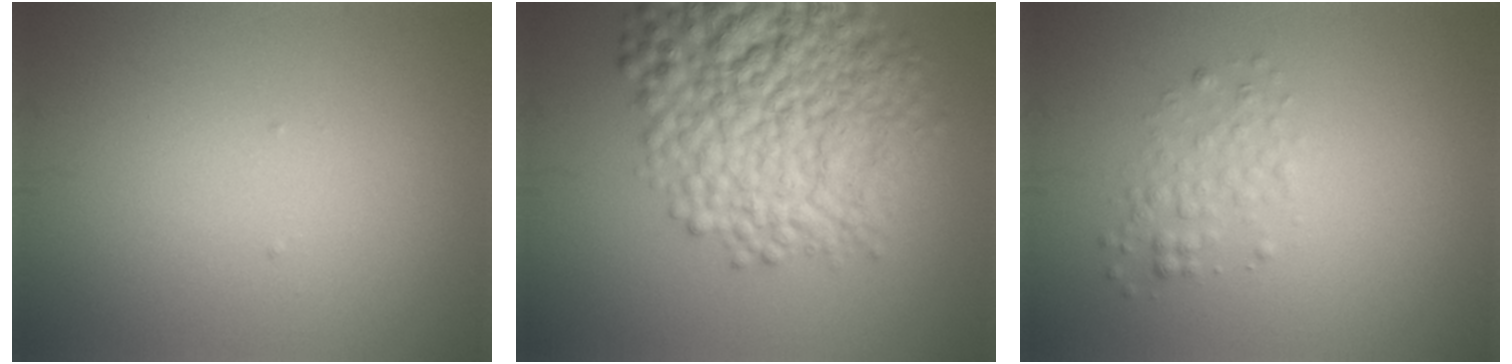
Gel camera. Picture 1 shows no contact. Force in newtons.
{"total": 11.8, "press": 11.8, "slide": 0.5}
{"total": 1.8, "press": 1.8, "slide": 0.1}